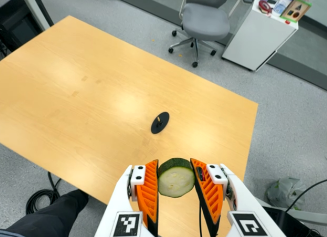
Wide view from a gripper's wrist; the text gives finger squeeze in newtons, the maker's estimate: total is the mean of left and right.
{"total": 12.1, "left": 11.2, "right": 13.0}